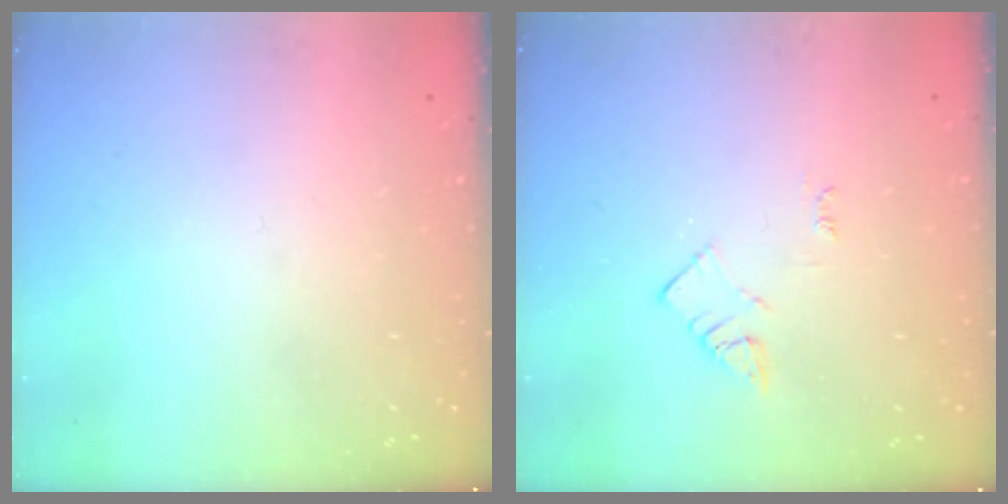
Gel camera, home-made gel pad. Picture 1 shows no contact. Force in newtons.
{"total": 3.5, "press": 3.4, "slide": 0.4}